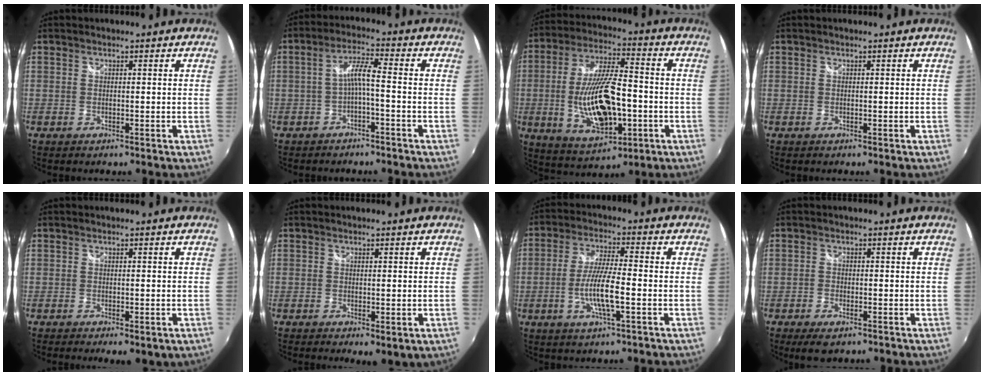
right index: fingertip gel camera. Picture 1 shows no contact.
{"total": 4.6, "force": [-1.8, 0.3, 4.2], "torque": [-0.090, 0.011, -0.030]}
{"total": 17.6, "force": [-3.6, 7.3, 15.6], "torque": [-0.317, -0.009, -0.047]}
{"total": 0.0}
{"total": 4.5, "force": [-2.5, 1.4, 3.5], "torque": [-0.060, -0.021, -0.031]}
{"total": 3.1, "force": [-0.8, 1.1, 2.8], "torque": [-0.046, -0.014, -0.007]}
{"total": 8.5, "force": [-2.5, 1.2, 8.0], "torque": [-0.158, -0.006, -0.048]}
{"total": 4.7, "force": [-3.2, 2.0, 2.8], "torque": [-0.068, -0.015, -0.056]}